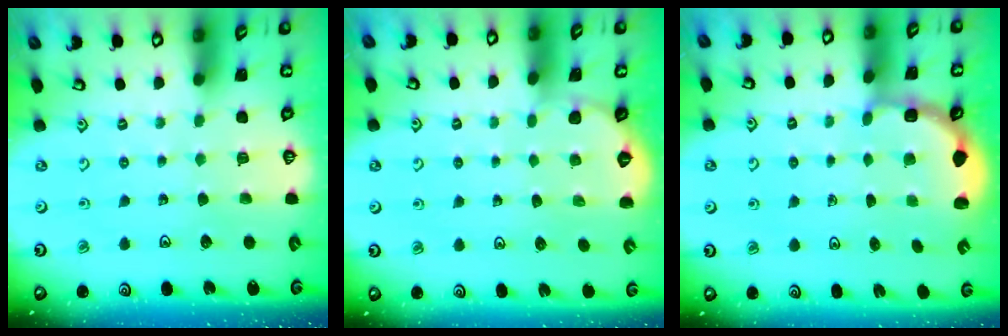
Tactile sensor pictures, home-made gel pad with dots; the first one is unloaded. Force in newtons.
{"total": 0.0}
{"total": 2.7, "press": 2.3, "slide": 1.5}